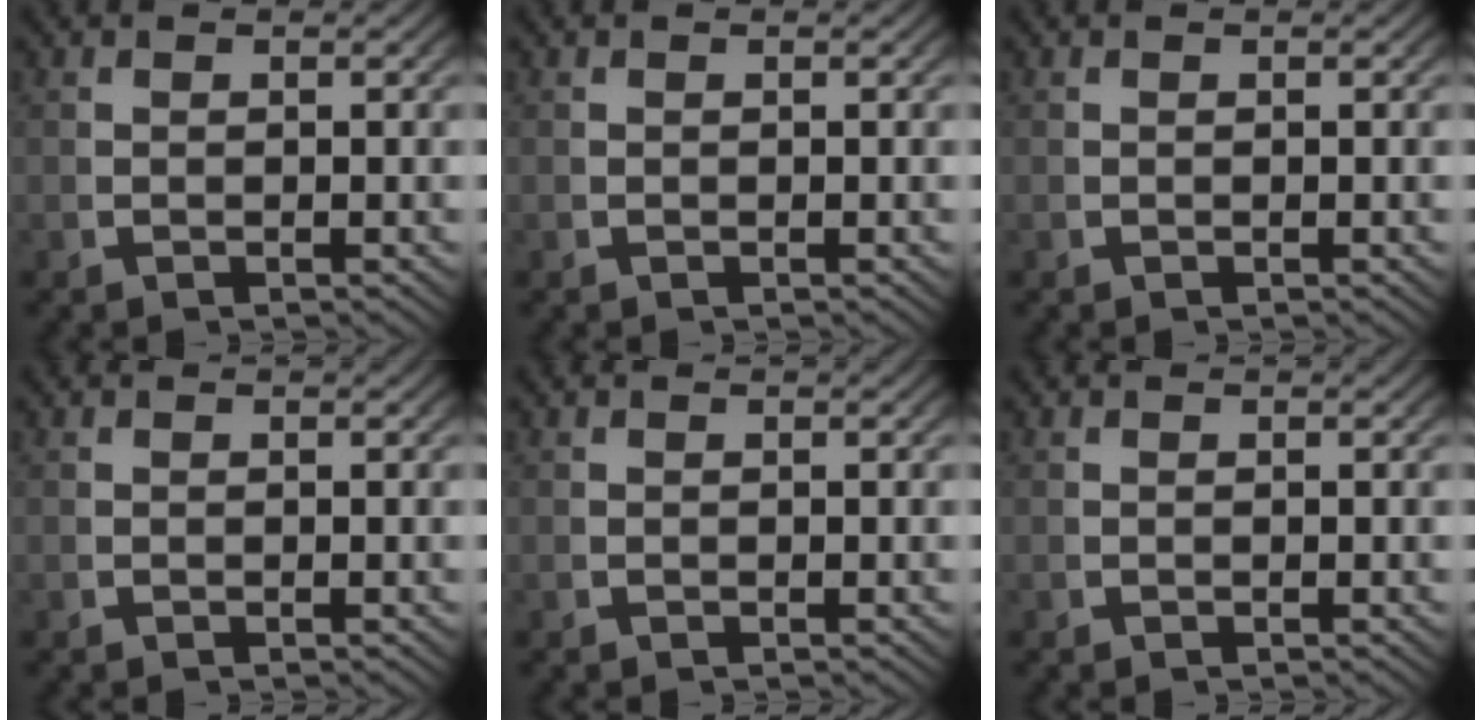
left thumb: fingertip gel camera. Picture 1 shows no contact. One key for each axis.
{"total": 0.0}
{"total": 0.0}
{"total": 0.0}
{"total": 0.0}
{"total": 0.0}